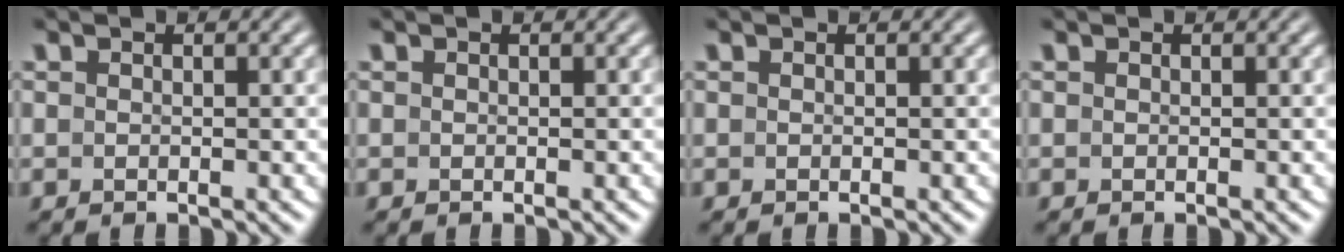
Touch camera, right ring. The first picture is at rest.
{"total": 0.0}
{"total": 0.0}
{"total": 0.0}